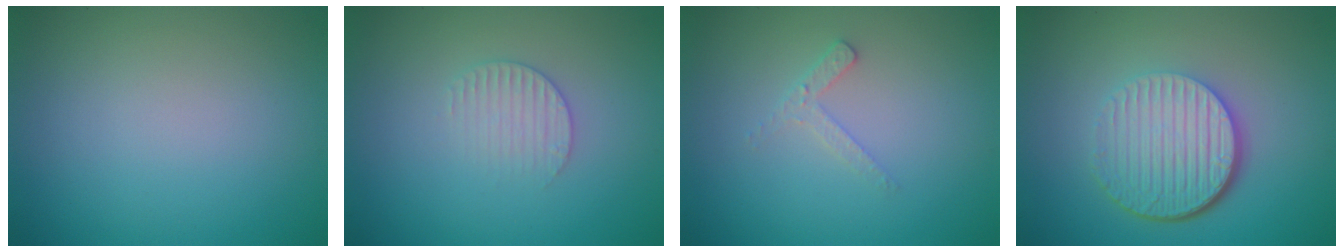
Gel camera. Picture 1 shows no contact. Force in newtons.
{"total": 1.9, "press": 1.9, "slide": 0.3}
{"total": 1.6, "press": 1.5, "slide": 0.4}
{"total": 6.4, "press": 4.4, "slide": 4.7}